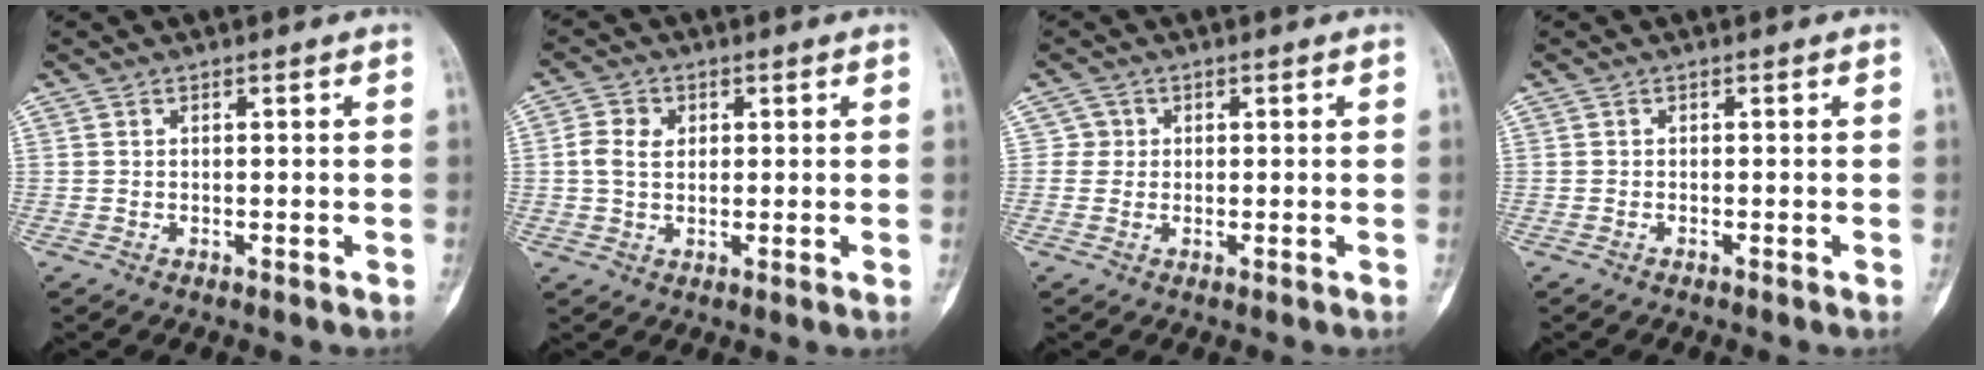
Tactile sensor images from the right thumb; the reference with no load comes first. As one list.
[{"total": 4.0, "force": [0.7, 3.0, 2.4], "torque": [-0.037, 0.001, 0.010]}, {"total": 1.8, "force": [0.2, 1.8, -0.1], "torque": [0.015, 0.005, -0.002]}, {"total": 0.0}]